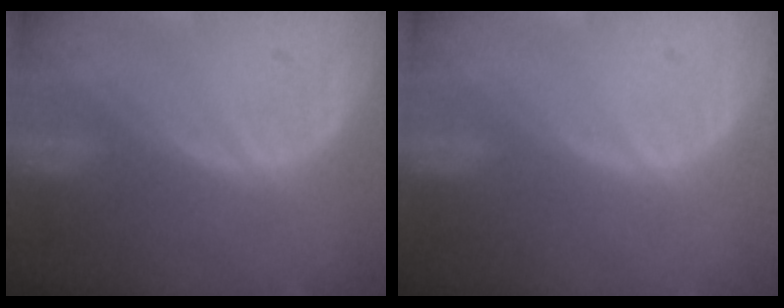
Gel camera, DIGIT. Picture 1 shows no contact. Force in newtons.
{"total": 0.0}